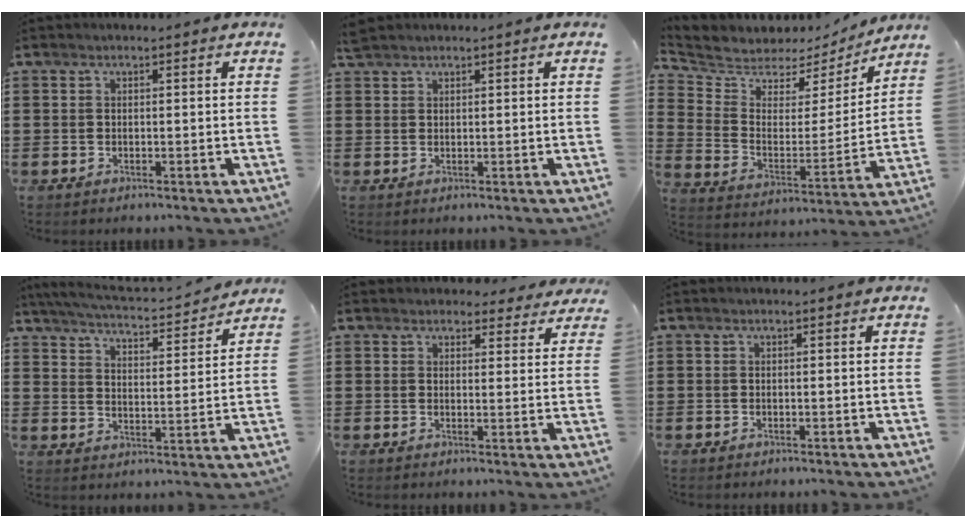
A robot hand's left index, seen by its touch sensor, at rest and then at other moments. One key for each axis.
{"total": 1.5, "fx": 1.4, "fy": 0.4, "fz": 0.4, "tx": -0.011, "ty": 0.002, "tz": 0.027}
{"total": 5.0, "fx": 4.5, "fy": 2.1, "fz": -0.3, "tx": -0.034, "ty": -0.039, "tz": 0.074}
{"total": 4.6, "fx": 4.4, "fy": -0.1, "fz": 1.4, "tx": -0.050, "ty": -0.033, "tz": 0.070}
{"total": 3.2, "fx": 3.0, "fy": 1.0, "fz": 0.4, "tx": -0.010, "ty": -0.009, "tz": 0.055}
{"total": 0.0}